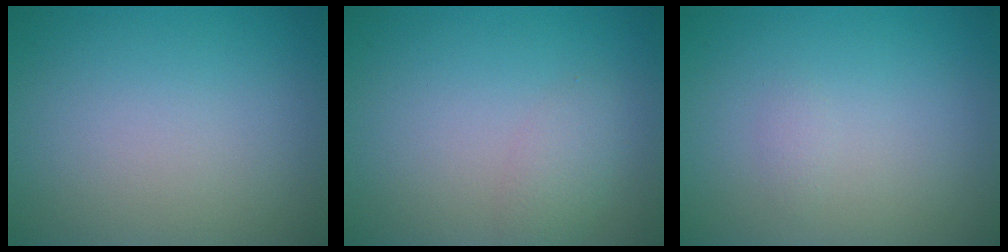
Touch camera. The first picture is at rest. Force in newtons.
{"total": 1.5, "press": 1.5, "slide": 0.0}
{"total": 0.5, "press": 0.5, "slide": 0.1}